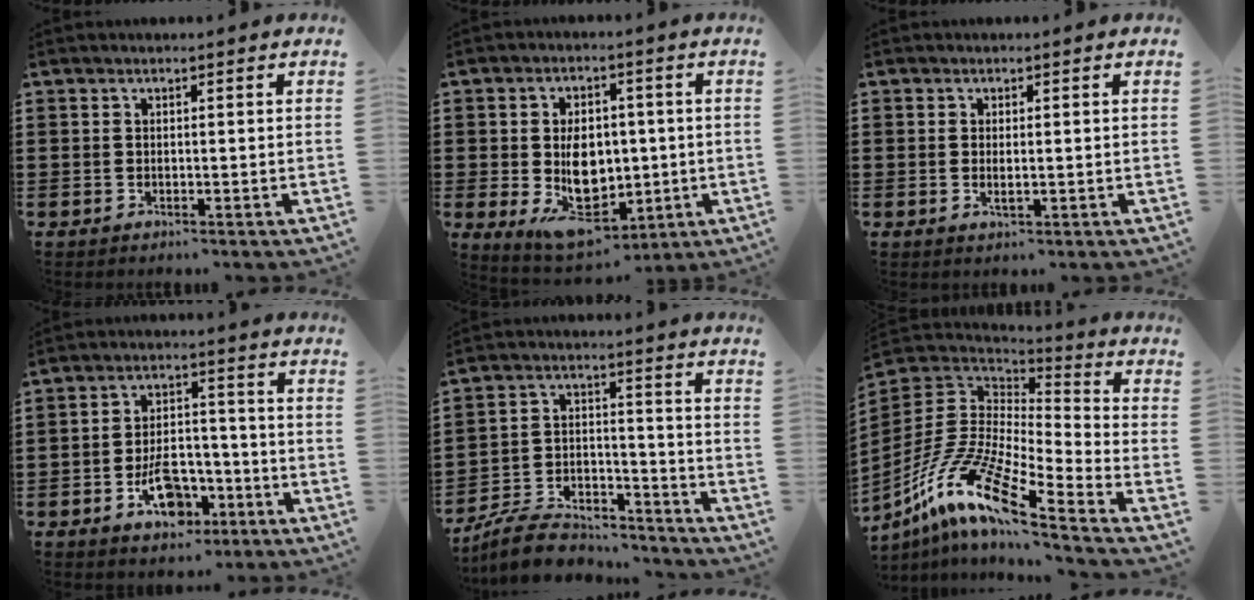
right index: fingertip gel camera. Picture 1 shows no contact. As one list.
[{"total": 9.2, "force": [-1.1, 6.1, 6.7], "torque": [-0.104, 0.000, -0.020]}, {"total": 1.5, "force": [-0.1, 0.5, 1.4], "torque": [-0.026, 0.000, -0.001]}, {"total": 7.9, "force": [-4.0, 4.4, 5.2], "torque": [-0.072, 0.014, -0.072]}, {"total": 8.1, "force": [-7.5, 2.2, 2.3], "torque": [-0.047, 0.021, -0.142]}, {"total": 14.0, "force": [-9.6, 3.2, 9.6], "torque": [-0.223, 0.000, -0.199]}]